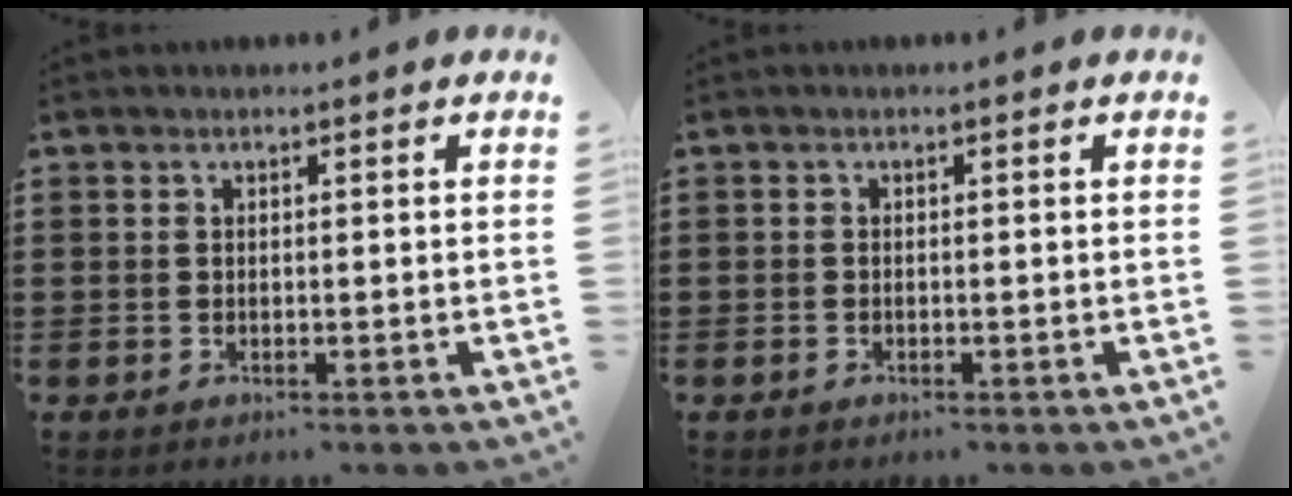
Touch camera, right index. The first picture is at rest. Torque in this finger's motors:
{"motor_torque": [0.10, 0.34, -0.01, 0.00]}